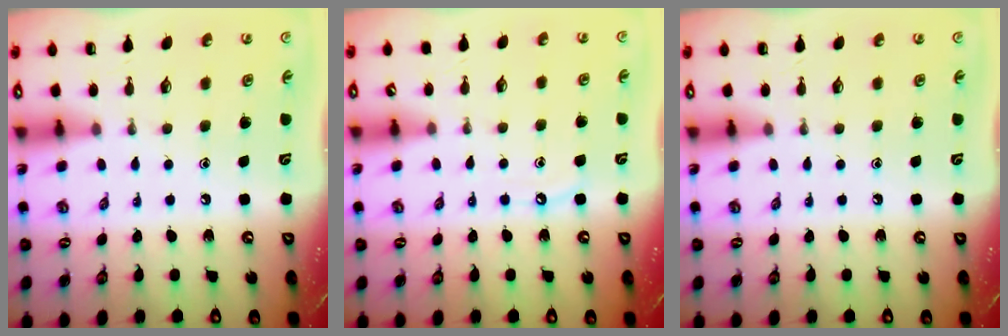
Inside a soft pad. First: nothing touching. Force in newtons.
{"total": 5.4, "press": 5.4, "slide": 0.7}
{"total": 0.0}